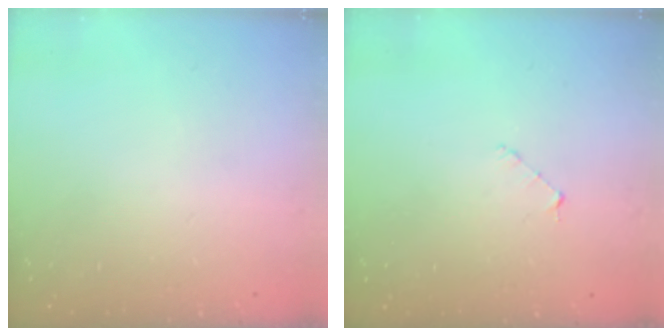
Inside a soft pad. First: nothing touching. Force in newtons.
{"total": 3.9, "press": 3.9, "slide": 0.4}